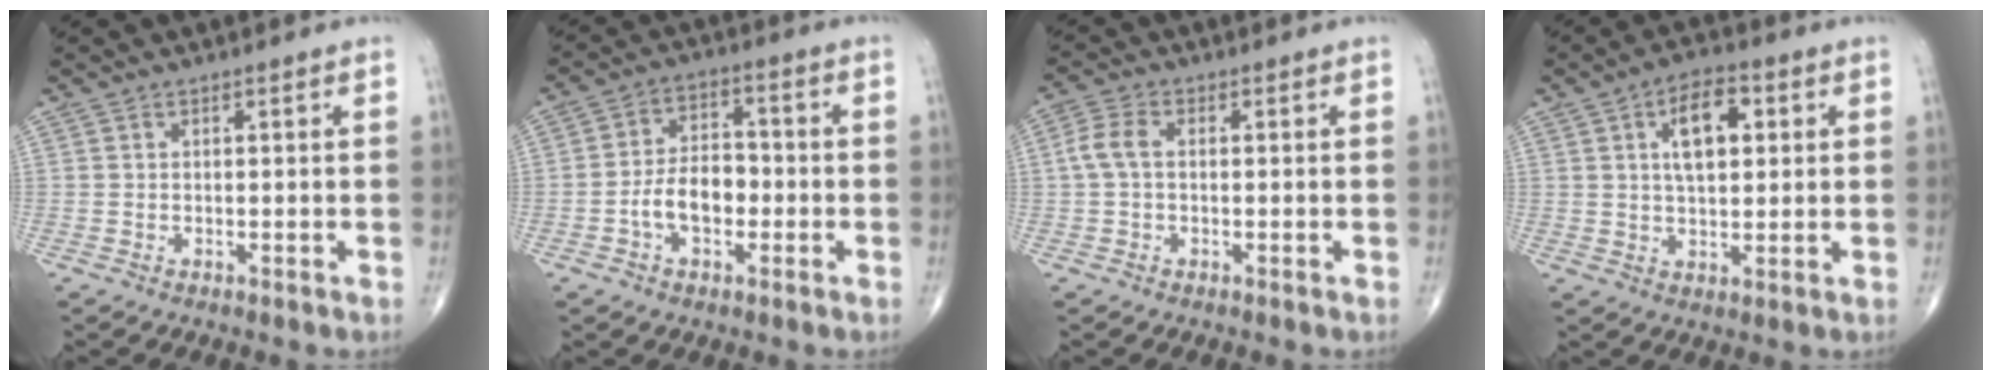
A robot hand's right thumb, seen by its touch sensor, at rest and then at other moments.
{"total": 8.3, "force": [-2.2, 5.1, 6.1], "torque": [-0.093, 0.029, -0.047]}
{"total": 4.3, "force": [0.1, 2.6, 3.4], "torque": [-0.078, 0.012, -0.003]}
{"total": 9.3, "force": [2.6, 4.8, 7.6], "torque": [-0.104, 0.004, 0.039]}